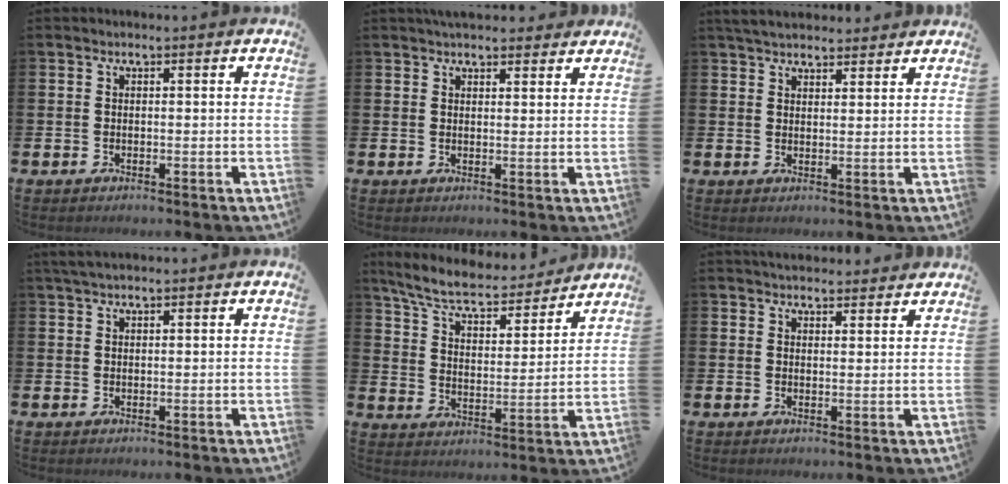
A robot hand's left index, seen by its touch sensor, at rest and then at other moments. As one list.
[{"total": 3.3, "force": [3.1, 1.0, 0.3], "torque": [0.003, -0.017, 0.056]}, {"total": 4.1, "force": [3.9, 1.0, 0.7], "torque": [-0.015, -0.014, 0.072]}, {"total": 2.0, "force": [1.7, 0.5, 1.0], "torque": [-0.016, 0.002, 0.029]}, {"total": 7.9, "force": [7.2, 1.5, 2.9], "torque": [-0.088, -0.049, 0.123]}, {"total": 3.4, "force": [3.3, 0.9, 0.0], "torque": [0.007, -0.020, 0.059]}]